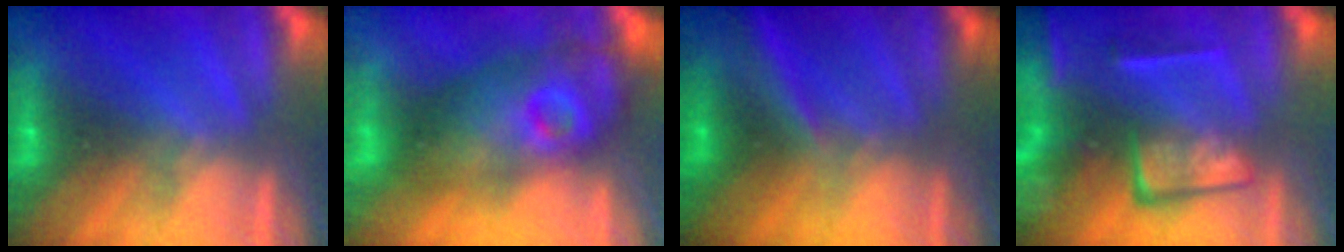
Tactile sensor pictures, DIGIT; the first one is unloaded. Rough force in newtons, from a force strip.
{"total": 4.4}
{"total": 2.9}
{"total": 8.7}